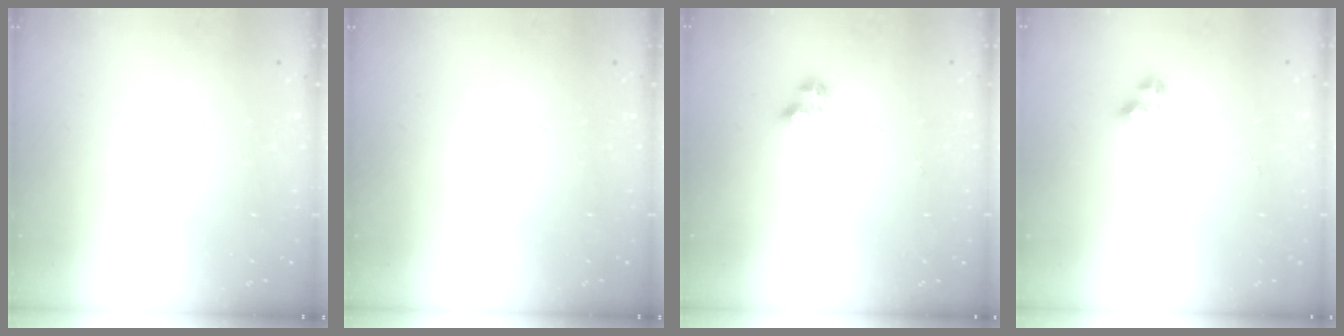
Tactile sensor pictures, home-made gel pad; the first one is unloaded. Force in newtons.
{"total": 0.0}
{"total": 2.7, "press": 2.7, "slide": 0.4}
{"total": 3.5, "press": 3.5, "slide": 0.4}